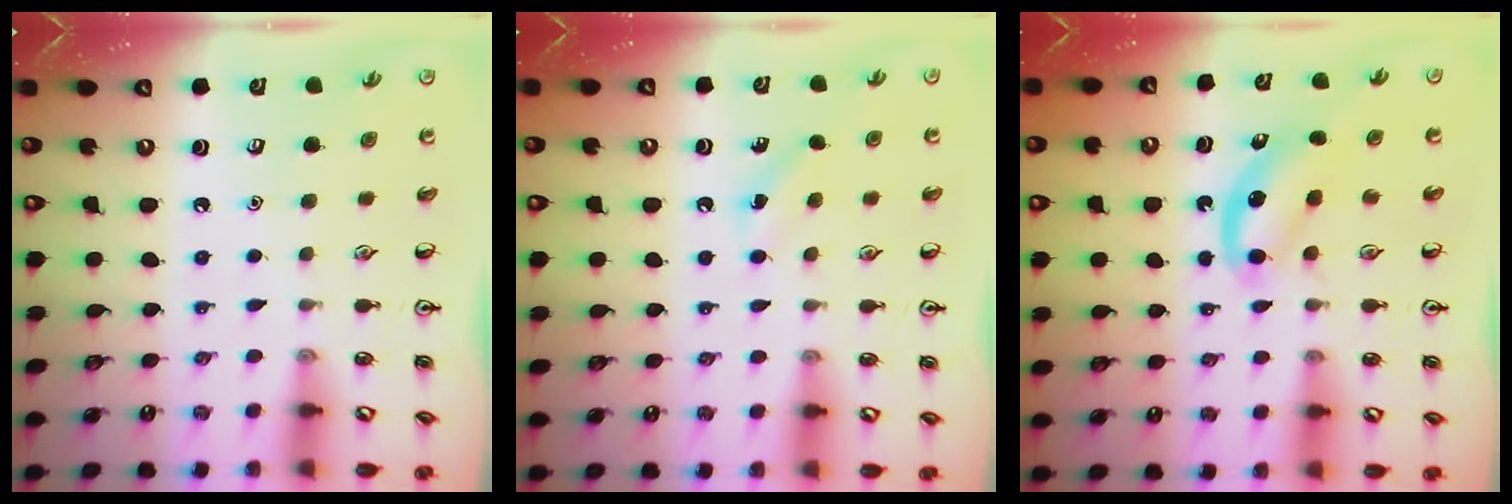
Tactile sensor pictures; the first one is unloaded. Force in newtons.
{"total": 2.8, "press": 2.6, "slide": 1.0}
{"total": 4.1, "press": 4.1, "slide": 0.7}